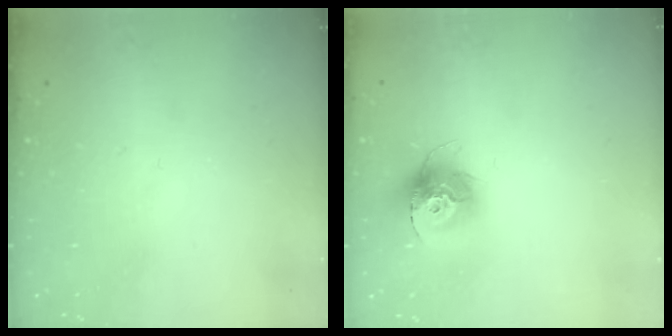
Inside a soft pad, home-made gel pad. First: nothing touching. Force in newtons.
{"total": 13.4, "press": 13.3, "slide": 1.2}